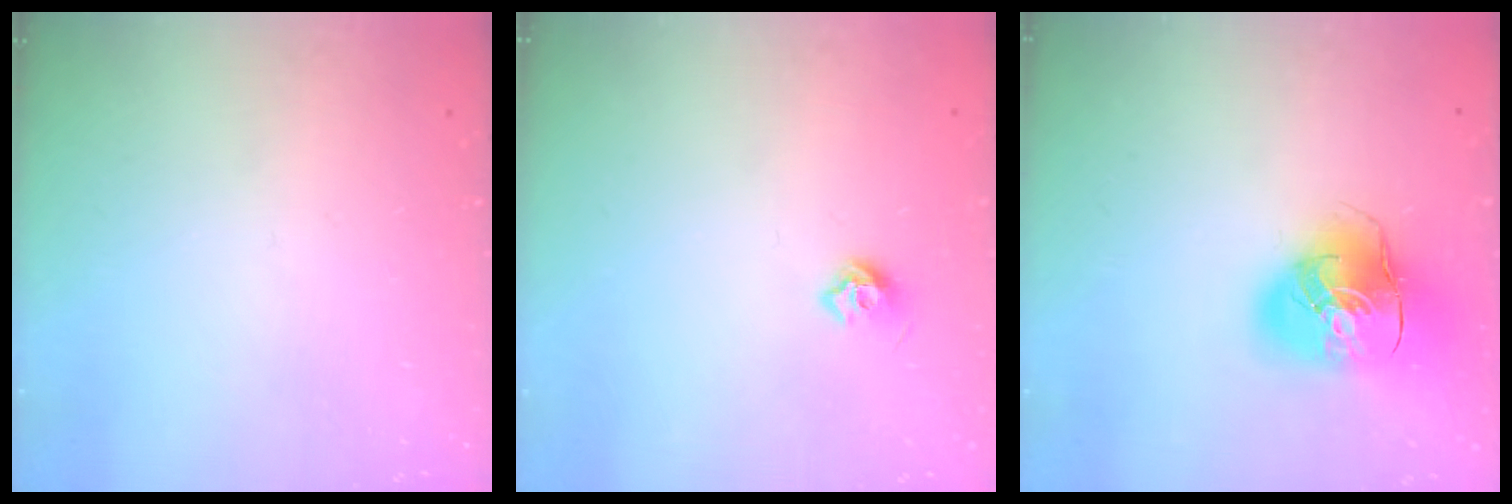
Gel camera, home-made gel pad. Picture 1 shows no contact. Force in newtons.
{"total": 6.0, "press": 5.9, "slide": 1.0}
{"total": 16.3, "press": 16.1, "slide": 2.8}